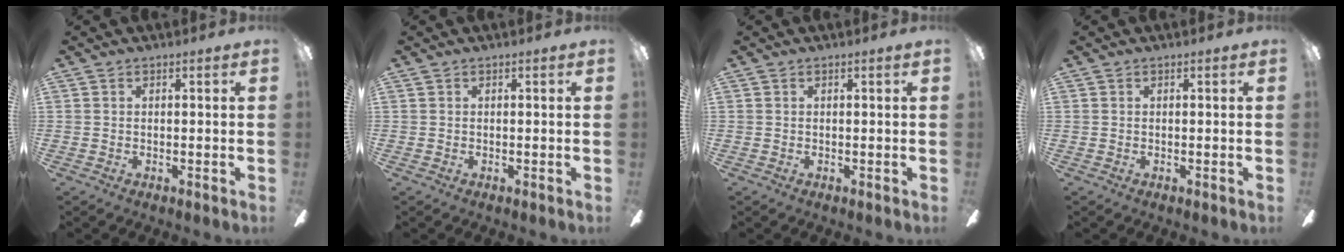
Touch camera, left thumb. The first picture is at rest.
{"total": 0.0}
{"total": 0.0}
{"total": 0.0}